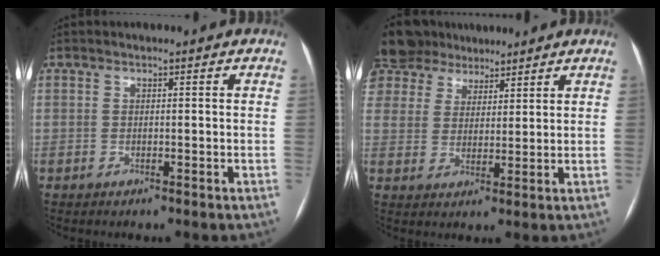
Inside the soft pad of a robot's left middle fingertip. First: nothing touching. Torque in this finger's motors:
{"motor_torque": [1.18, -0.96, 1.06, 0.21]}